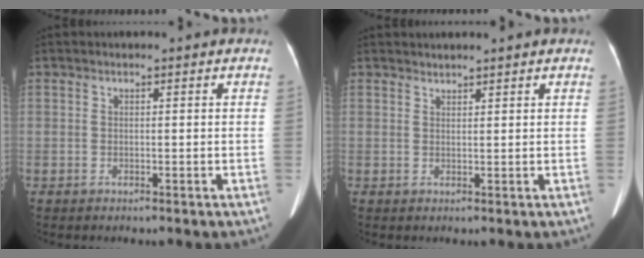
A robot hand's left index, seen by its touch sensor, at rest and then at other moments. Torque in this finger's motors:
{"motor_torque": [-0.96, 0.19, -1.02, -0.13]}